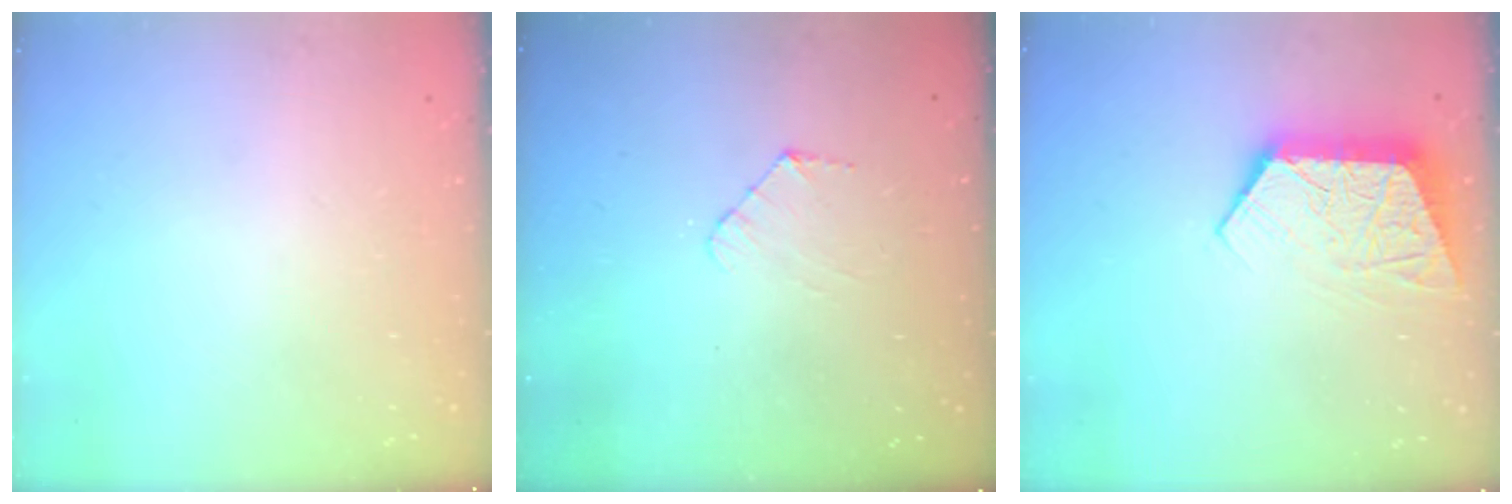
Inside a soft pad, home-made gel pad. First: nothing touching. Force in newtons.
{"total": 3.6, "press": 3.6, "slide": 0.3}
{"total": 10.4, "press": 10.3, "slide": 0.9}